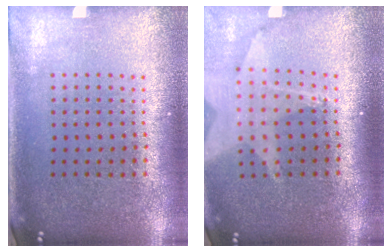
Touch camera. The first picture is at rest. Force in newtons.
{"total": 1.9, "press": 1.5, "slide": 1.2}